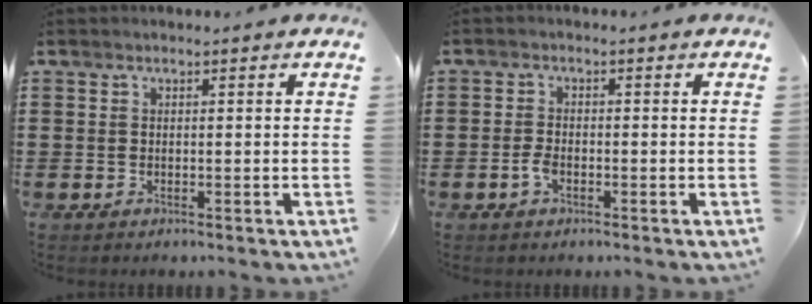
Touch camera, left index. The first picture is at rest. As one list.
[{"total": 2.1, "force": [-0.9, 1.0, 1.7], "torque": [-0.049, -0.004, -0.020]}]